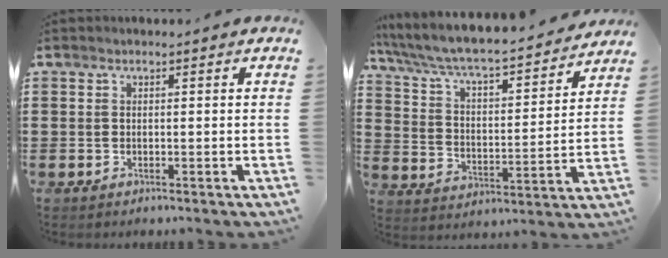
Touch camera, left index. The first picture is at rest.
{"total": 5.8, "force": [5.2, 0.3, 2.5], "torque": [-0.073, -0.046, 0.079]}